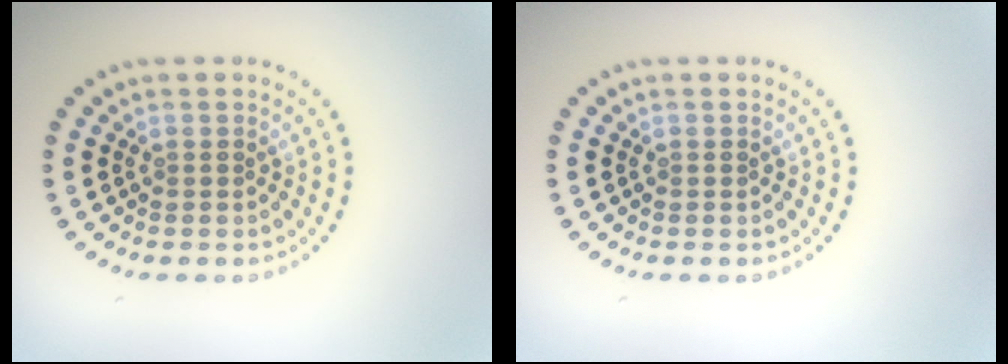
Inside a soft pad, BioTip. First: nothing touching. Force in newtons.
{"total": 0.0}